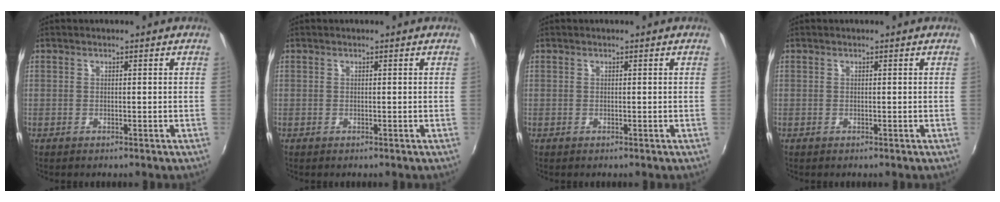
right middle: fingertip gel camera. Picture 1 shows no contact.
{"total": 0.0}
{"total": 0.0}
{"total": 0.0}